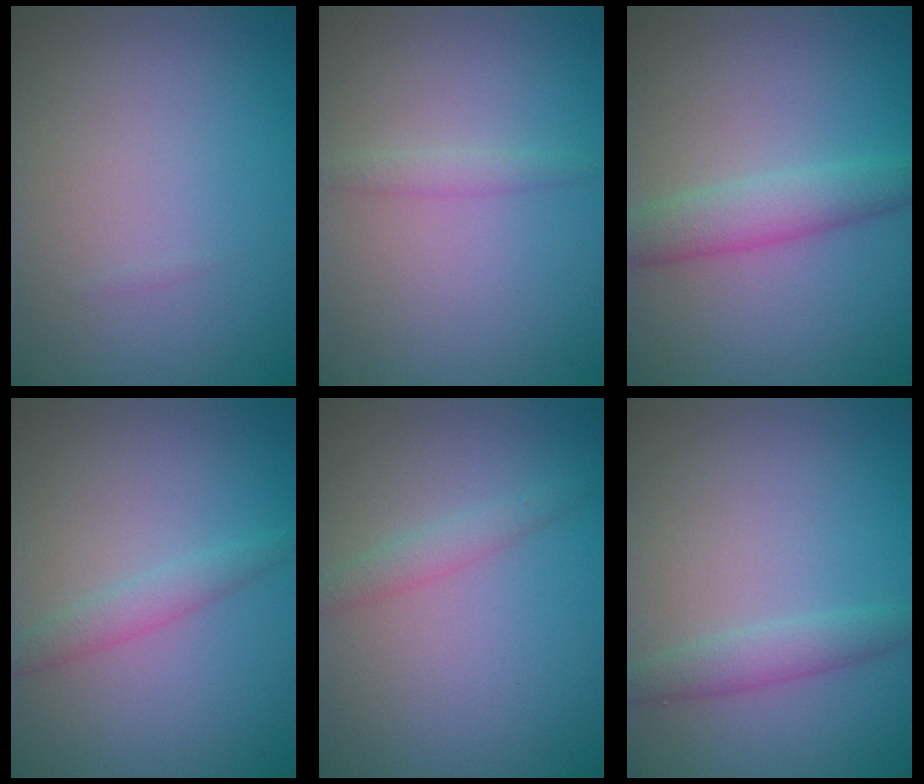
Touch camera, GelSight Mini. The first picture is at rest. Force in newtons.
{"total": 1.0, "press": 1.0, "slide": 0.1}
{"total": 3.4, "press": 3.4, "slide": 0.1}
{"total": 1.7, "press": 1.7, "slide": 0.1}
{"total": 1.4, "press": 1.4, "slide": 0.0}
{"total": 1.9, "press": 1.9, "slide": 0.0}